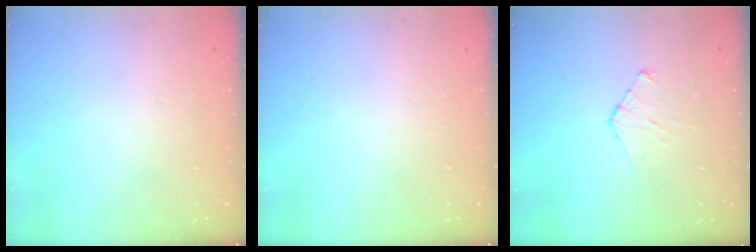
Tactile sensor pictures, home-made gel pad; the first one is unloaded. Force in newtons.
{"total": 0.0}
{"total": 4.6, "press": 4.6, "slide": 0.5}